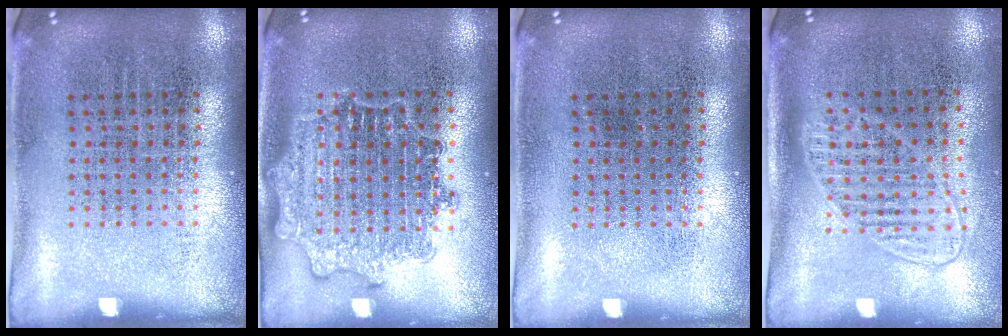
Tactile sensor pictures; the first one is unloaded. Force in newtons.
{"total": 1.7, "press": 1.7, "slide": 0.4}
{"total": 0.0}
{"total": 1.4, "press": 1.2, "slide": 0.7}